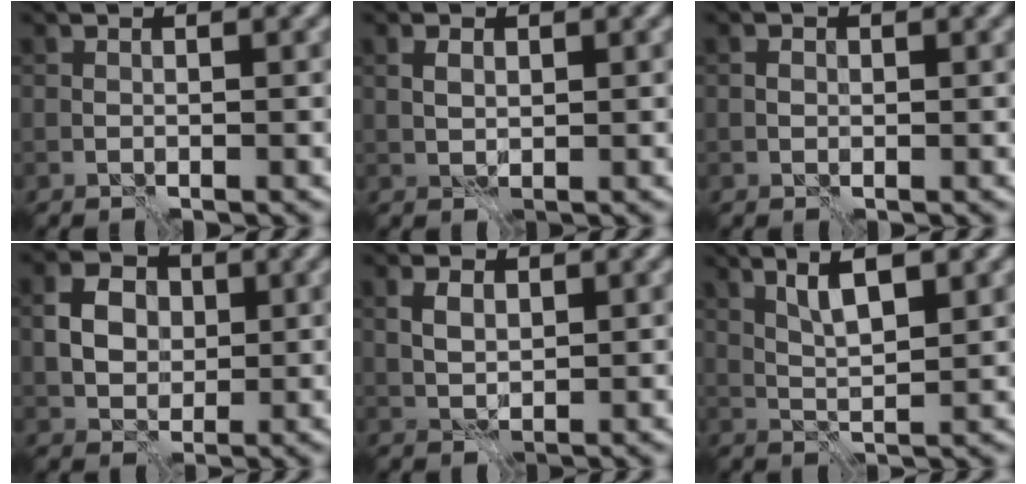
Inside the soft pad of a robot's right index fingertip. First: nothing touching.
{"total": 1.2, "force": [0.6, 0.8, 0.7], "torque": [-0.017, 0.001, 0.014]}
{"total": 0.8, "force": [0.0, 0.7, 0.4], "torque": [-0.006, 0.002, -0.001]}
{"total": 3.9, "force": [0.6, 3.2, 2.1], "torque": [-0.041, 0.004, 0.009]}
{"total": 1.9, "force": [0.9, 1.2, 1.2], "torque": [-0.028, 0.001, 0.018]}
{"total": 4.4, "force": [2.2, 1.1, 3.6], "torque": [-0.074, 0.001, 0.044]}